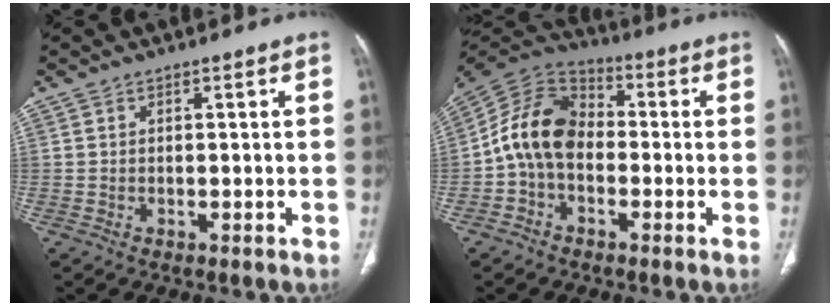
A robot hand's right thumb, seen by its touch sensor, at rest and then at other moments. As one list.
[{"total": 12.0, "force": [-1.7, 8.7, 8.2], "torque": [-0.141, 0.036, -0.045]}]